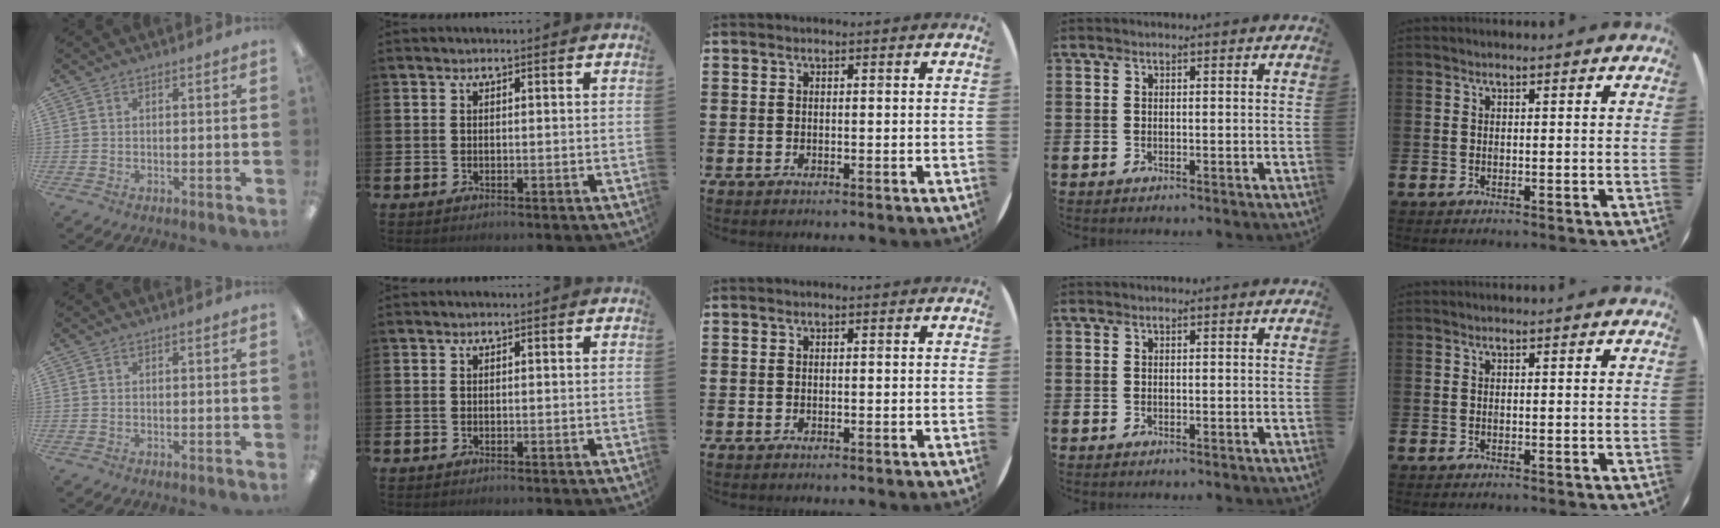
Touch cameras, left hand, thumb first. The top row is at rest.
{}